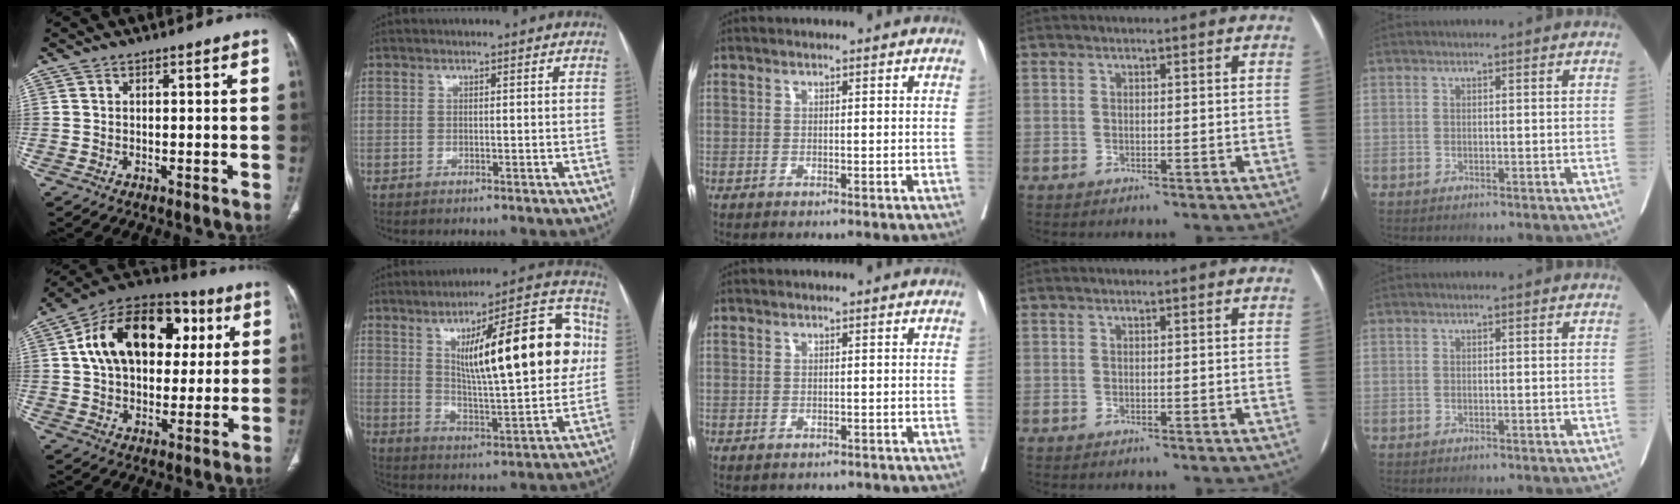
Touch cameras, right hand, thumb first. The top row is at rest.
{"thumb": {"total": 22.8, "force": [5.5, 15.0, 16.2], "torque": [-0.237, 0.019, 0.080]}, "index": {"total": 21.9, "force": [5.2, 4.6, 20.8], "torque": [-0.296, 0.023, 0.075]}, "middle": {"total": 3.6, "force": [-3.1, 1.6, 0.8], "torque": [-0.006, 0.005, -0.034]}}